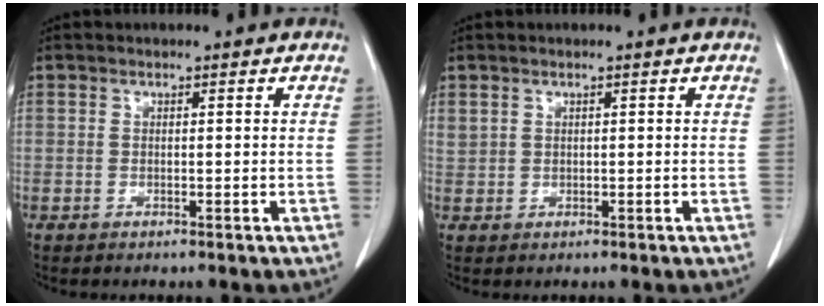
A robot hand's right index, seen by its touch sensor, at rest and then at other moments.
{"total": 1.3, "force": [0.9, 0.8, 0.3], "torque": [-0.004, 0.016, 0.023]}